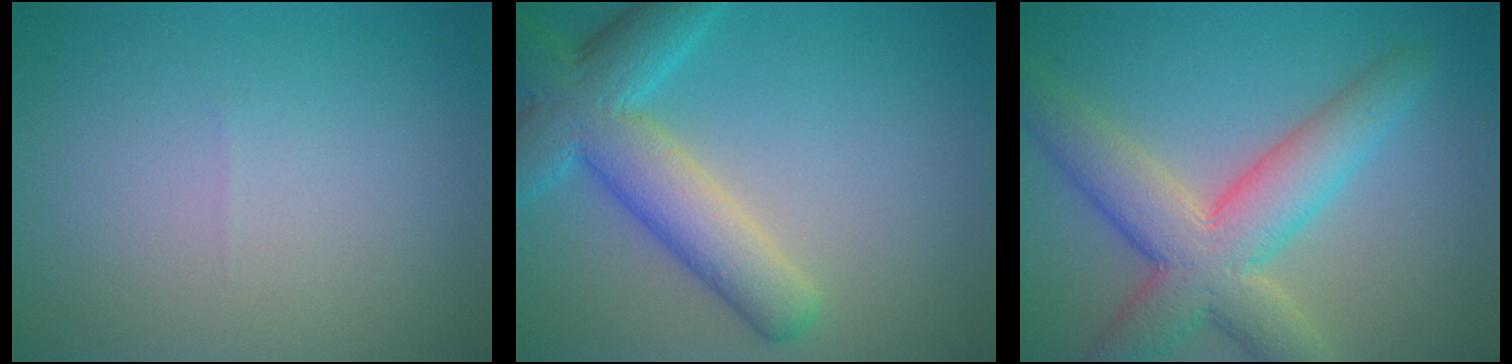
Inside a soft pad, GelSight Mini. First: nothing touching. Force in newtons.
{"total": 7.3, "press": 7.3, "slide": 0.3}
{"total": 7.9, "press": 7.8, "slide": 0.7}